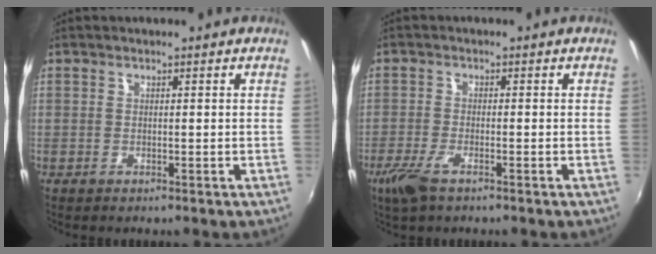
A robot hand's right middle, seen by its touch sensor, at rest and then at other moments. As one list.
[{"total": 4.7, "force": [-3.0, 1.3, 3.4], "torque": [-0.086, -0.011, -0.059]}]